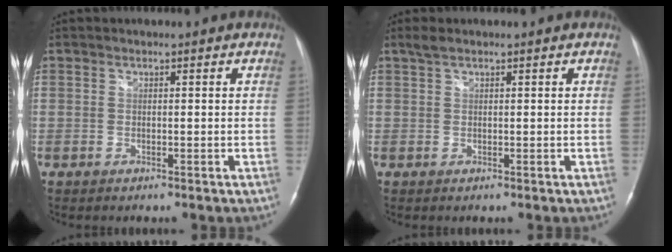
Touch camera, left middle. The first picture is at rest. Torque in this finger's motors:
{"motor_torque": [0.22, -0.07, -0.04, 0.02]}